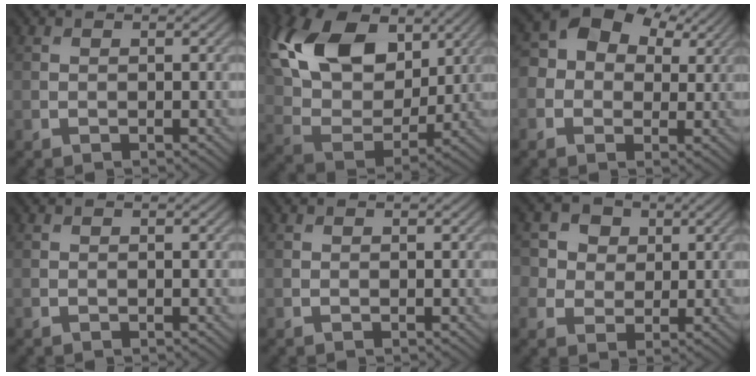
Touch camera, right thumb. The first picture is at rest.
{"total": 15.9, "force": [6.9, 9.8, 10.4], "torque": [-0.235, 0.018, 0.125]}
{"total": 8.1, "force": [1.9, 6.4, 4.7], "torque": [-0.100, 0.010, 0.014]}
{"total": 0.0}
{"total": 0.0}
{"total": 5.6, "force": [1.8, 4.9, 1.9], "torque": [-0.068, 0.006, 0.029]}